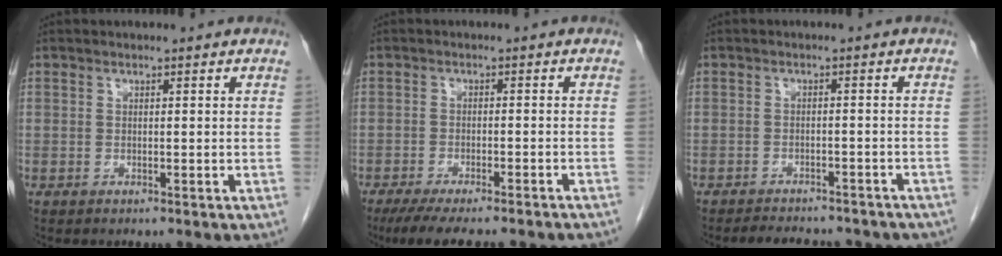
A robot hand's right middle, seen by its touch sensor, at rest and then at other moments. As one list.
[{"total": 13.6, "force": [-11.8, 1.6, 6.7], "torque": [-0.094, -0.021, -0.157]}, {"total": 11.4, "force": [-10.2, 3.4, 4.0], "torque": [-0.058, 0.003, -0.112]}]